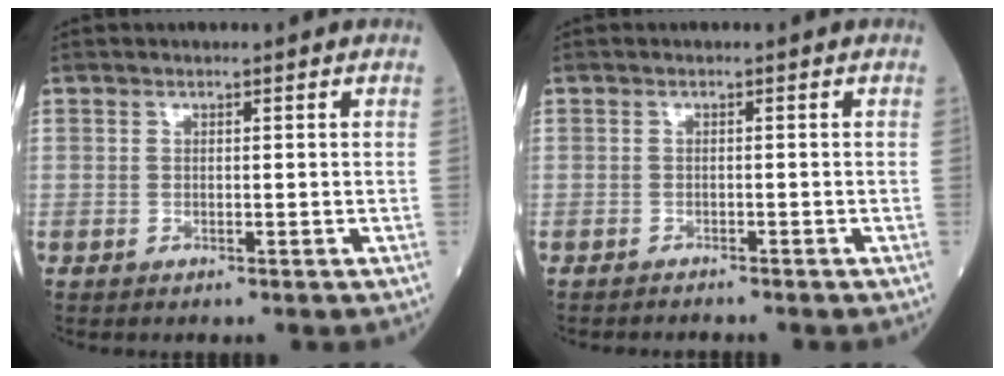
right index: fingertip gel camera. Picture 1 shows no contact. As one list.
[{"total": 1.6, "force": [-1.6, -0.1, 0.3], "torque": [-0.006, -0.002, -0.018]}]